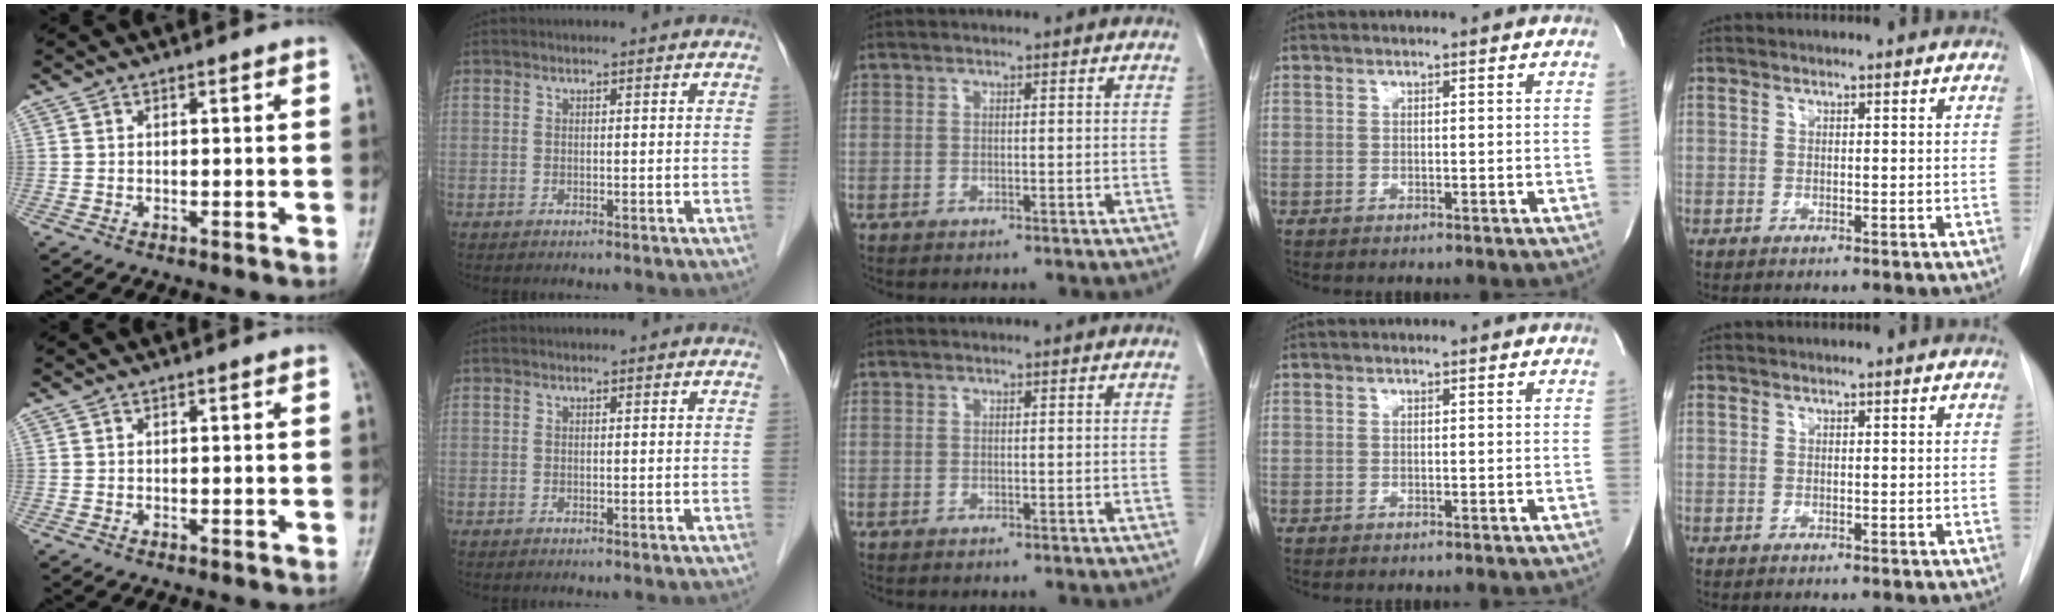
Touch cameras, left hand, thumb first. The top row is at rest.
{}